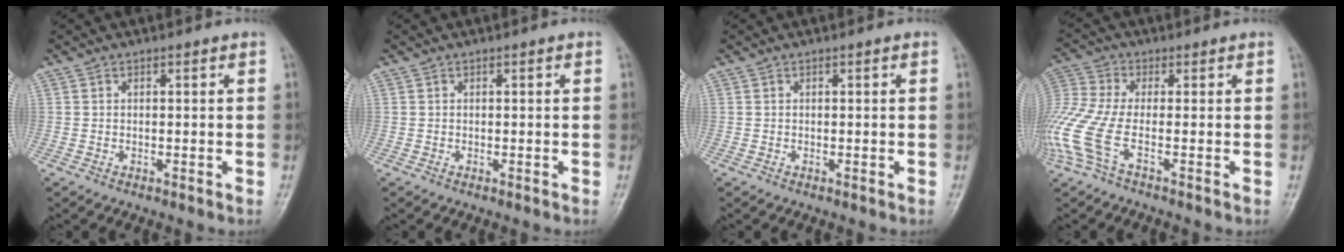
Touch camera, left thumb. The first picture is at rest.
{"total": 0.0}
{"total": 0.0}
{"total": 9.3, "force": [-3.2, 2.4, 8.3], "torque": [-0.231, 0.015, -0.075]}